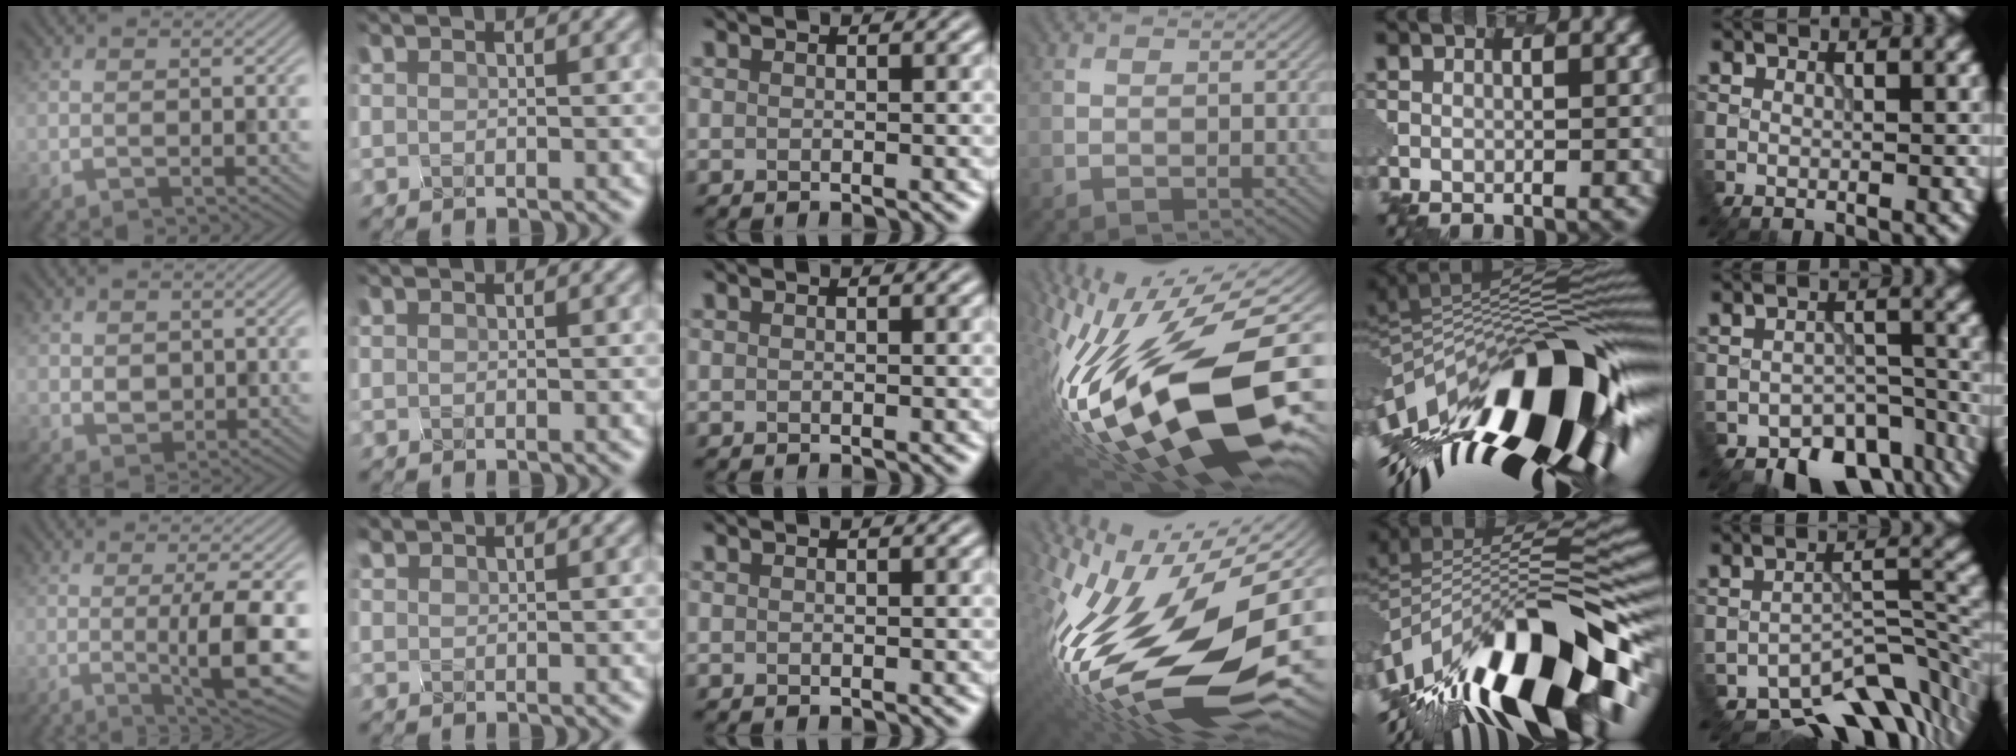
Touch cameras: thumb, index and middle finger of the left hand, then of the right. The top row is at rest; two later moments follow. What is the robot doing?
{"motion": "disassemble", "object": "battery cover"}